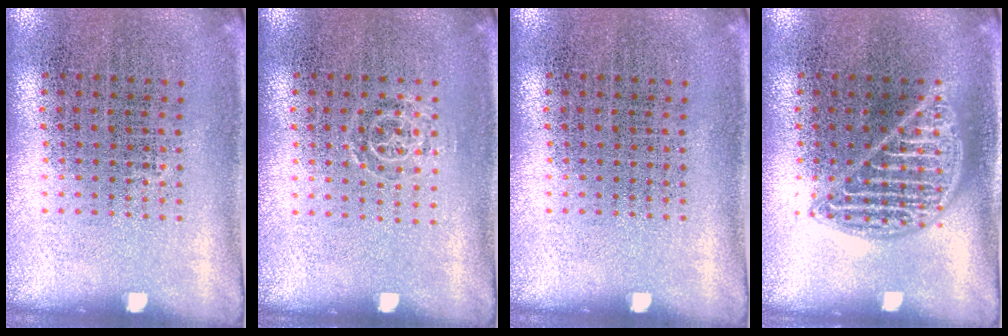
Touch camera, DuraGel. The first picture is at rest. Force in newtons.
{"total": 0.7, "press": 0.6, "slide": 0.5}
{"total": 0.0}
{"total": 2.3, "press": 2.3, "slide": 0.3}